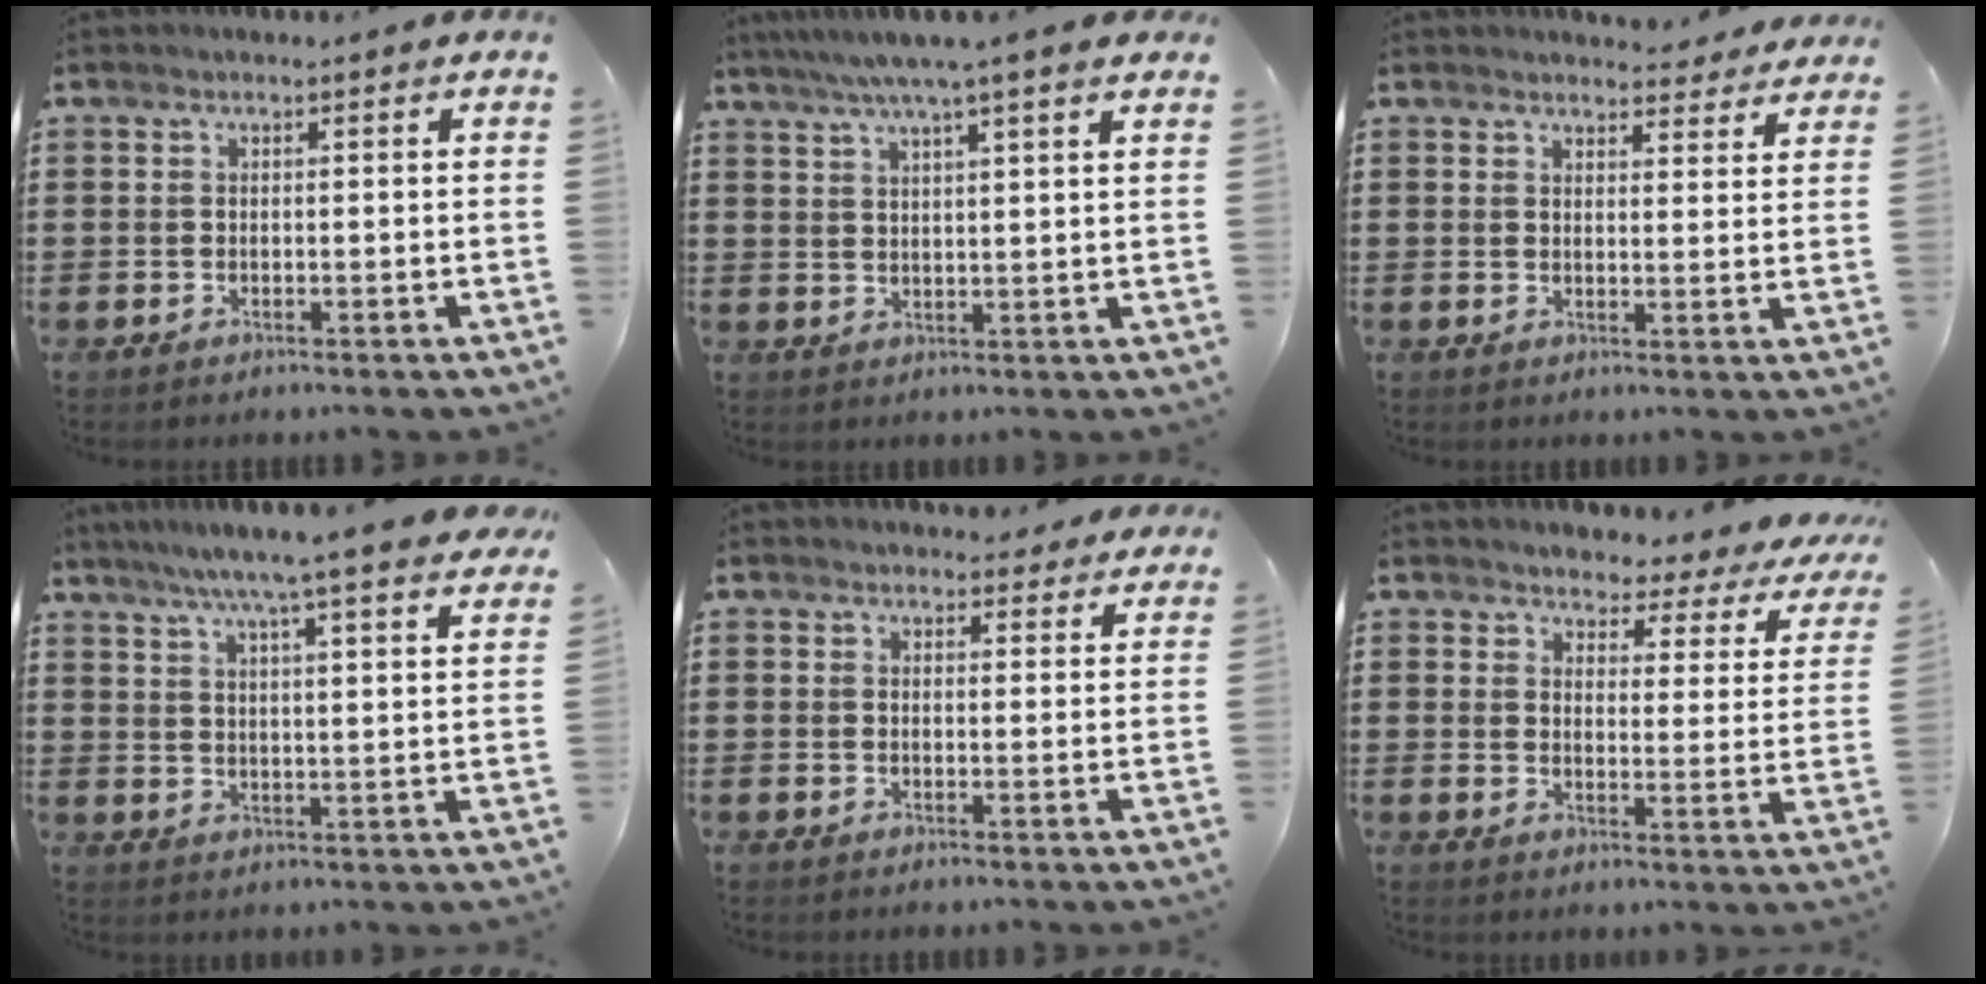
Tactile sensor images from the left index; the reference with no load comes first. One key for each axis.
{"total": 5.1, "fx": 3.9, "fy": -0.3, "fz": 3.3, "tx": -0.075, "ty": -0.009, "tz": 0.066}
{"total": 3.5, "fx": 3.4, "fy": 0.5, "fz": 0.5, "tx": -0.012, "ty": -0.016, "tz": 0.062}
{"total": 7.1, "fx": 6.1, "fy": -0.5, "fz": 3.7, "tx": -0.093, "ty": -0.026, "tz": 0.102}
{"total": 2.7, "fx": 2.5, "fy": 0.8, "fz": 0.5, "tx": -0.008, "ty": -0.005, "tz": 0.045}
{"total": 3.4, "fx": 3.2, "fy": 1.0, "fz": 0.4, "tx": -0.025, "ty": -0.029, "tz": 0.049}